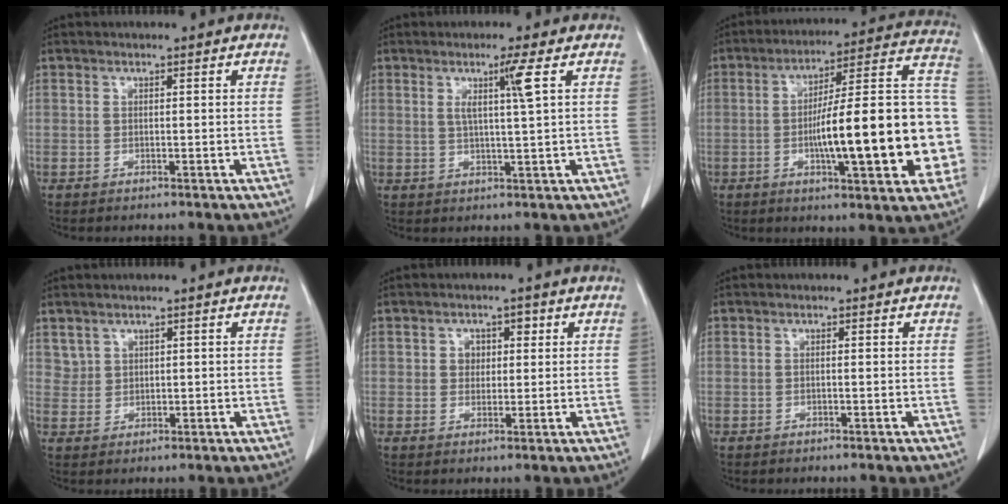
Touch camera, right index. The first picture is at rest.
{"total": 4.2, "force": [1.5, -1.1, 3.8], "torque": [-0.073, -0.007, 0.029]}
{"total": 22.5, "force": [-4.2, 3.7, 21.8], "torque": [-0.245, 0.040, -0.052]}
{"total": 1.9, "force": [1.4, 1.3, 0.0], "torque": [0.012, 0.005, 0.025]}
{"total": 3.0, "force": [0.8, 2.3, 1.7], "torque": [-0.023, 0.010, 0.013]}
{"total": 0.0}